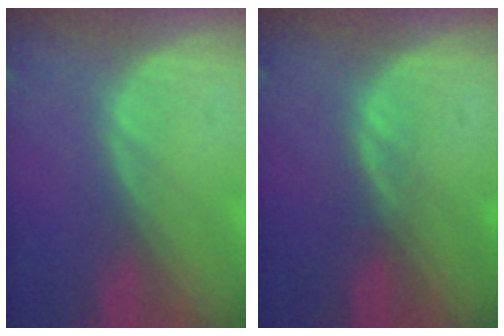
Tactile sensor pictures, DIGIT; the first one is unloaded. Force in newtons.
{"total": 1.1, "press": 1.0, "slide": 0.2}